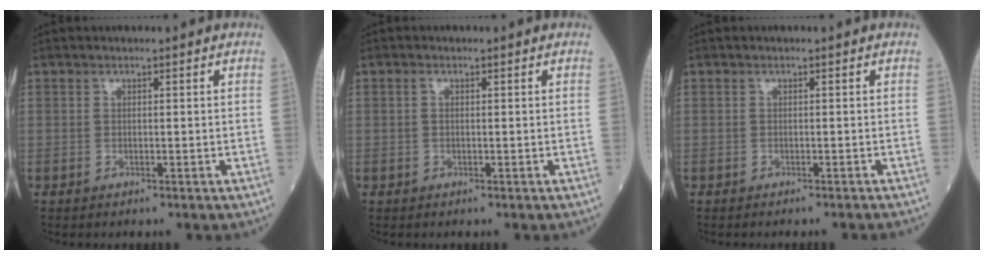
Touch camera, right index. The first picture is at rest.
{"total": 0.7, "force": [0.1, 0.4, 0.6], "torque": [-0.013, 0.004, 0.002]}
{"total": 2.8, "force": [-2.7, -0.1, 1.0], "torque": [-0.008, -0.003, -0.034]}